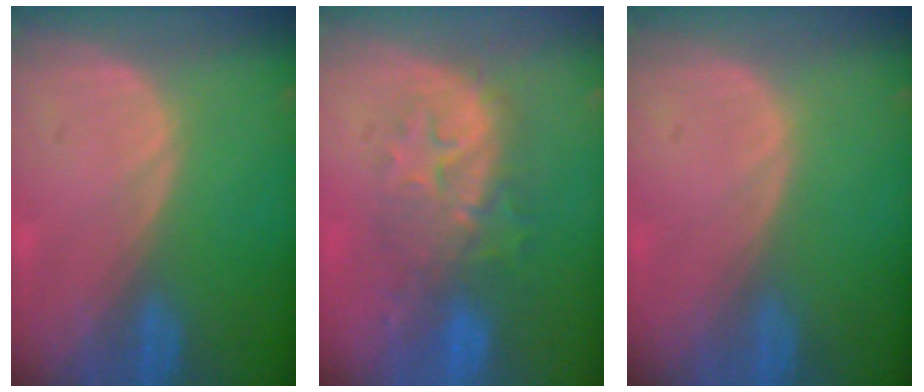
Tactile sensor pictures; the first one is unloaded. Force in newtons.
{"total": 8.6, "press": 8.3, "slide": 2.1}
{"total": 0.0}